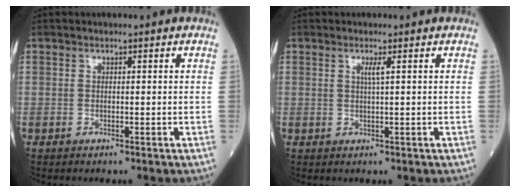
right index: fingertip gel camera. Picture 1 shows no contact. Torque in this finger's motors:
{"motor_torque": [0.04, 0.00, 0.12, 0.04]}